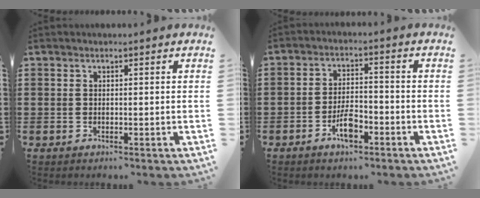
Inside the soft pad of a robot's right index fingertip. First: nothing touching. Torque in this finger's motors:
{"motor_torque": [1.07, 1.07, 0.46, 0.11]}